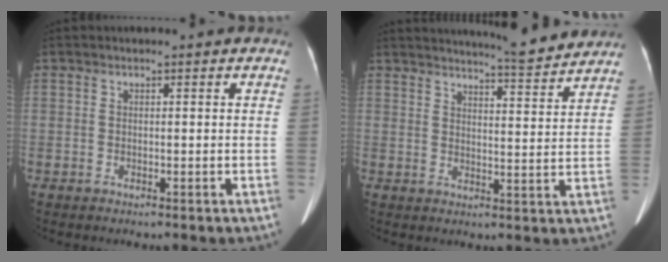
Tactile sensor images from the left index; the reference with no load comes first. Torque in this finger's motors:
{"motor_torque": [0.69, -1.27, 0.16, 0.01]}